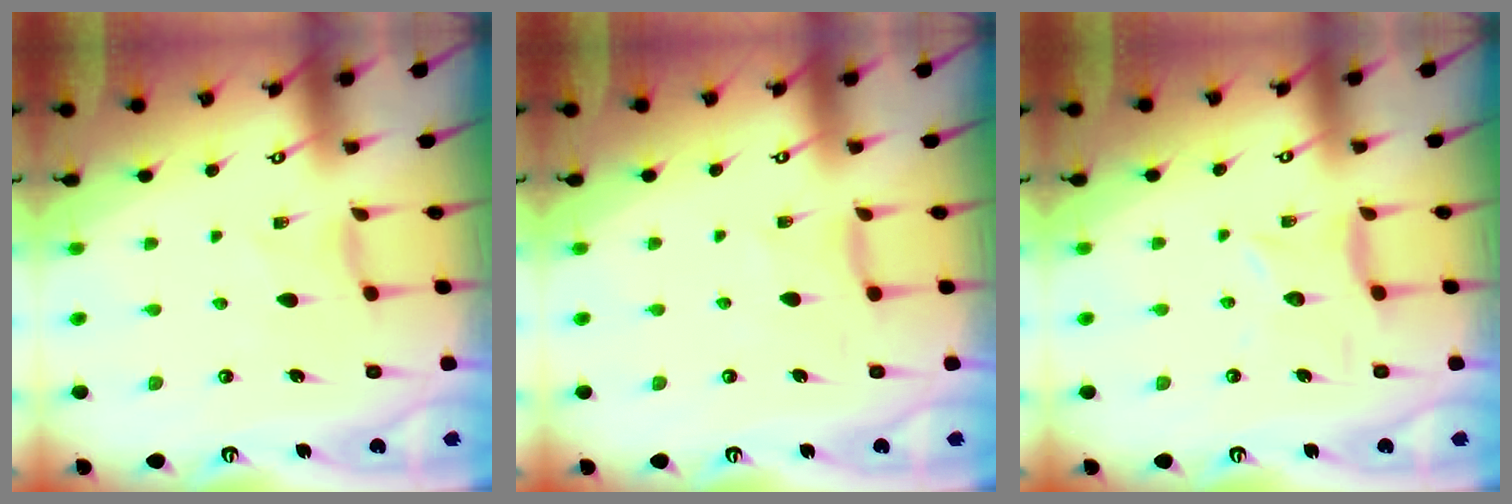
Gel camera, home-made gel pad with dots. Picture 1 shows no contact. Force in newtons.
{"total": 2.8, "press": 2.8, "slide": 0.1}
{"total": 2.4, "press": 2.4, "slide": 0.1}